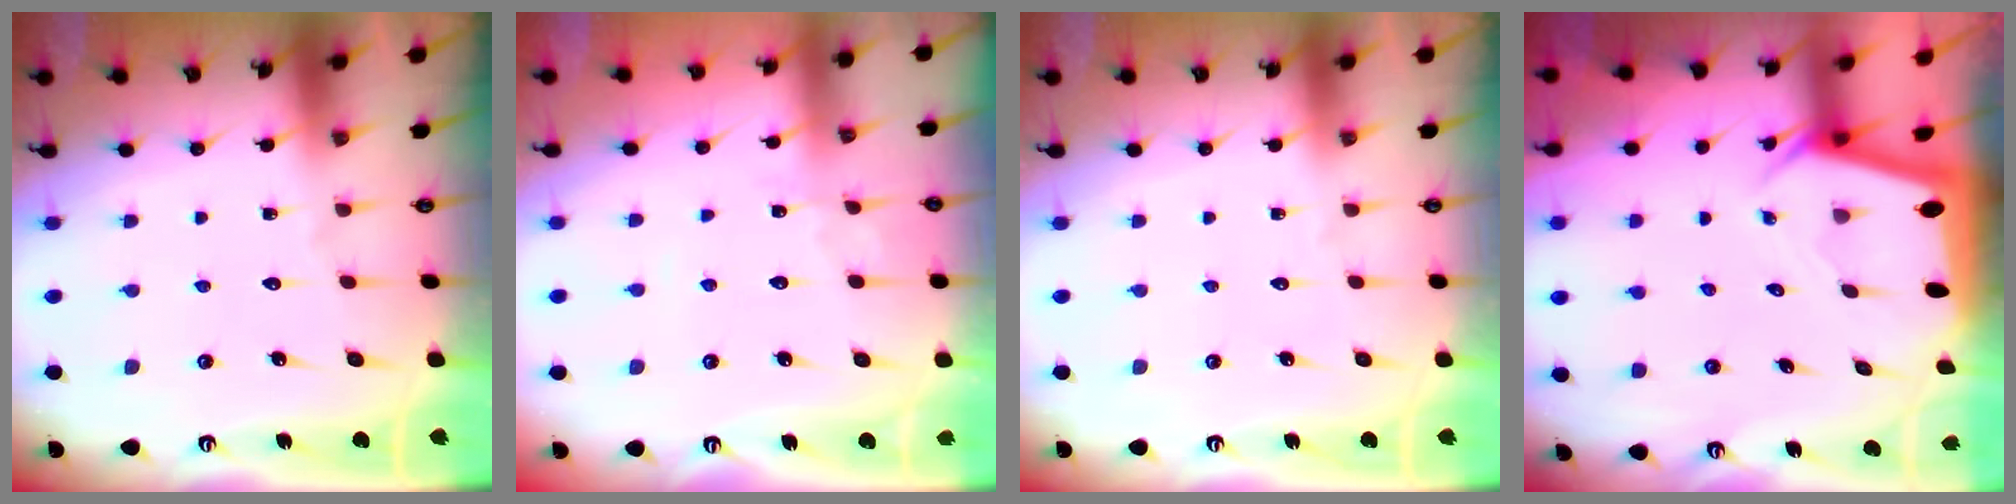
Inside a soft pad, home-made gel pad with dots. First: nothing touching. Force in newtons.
{"total": 2.2, "press": 2.2, "slide": 0.3}
{"total": 0.0}
{"total": 2.1, "press": 2.1, "slide": 0.2}